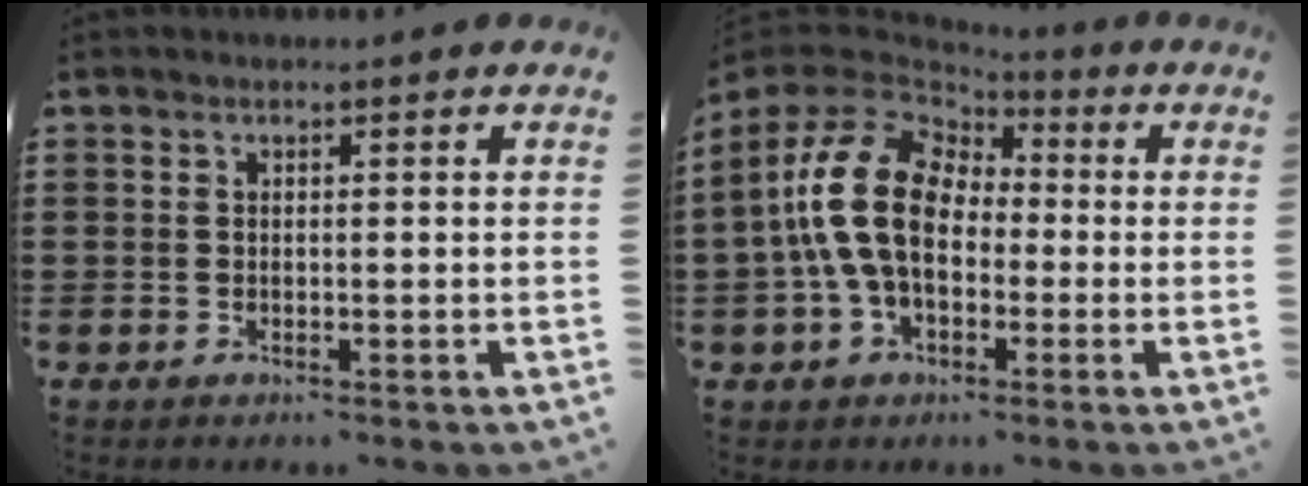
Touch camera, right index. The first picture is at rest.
{"total": 14.2, "force": [0.0, 9.2, 10.9], "torque": [-0.266, 0.011, -0.008]}